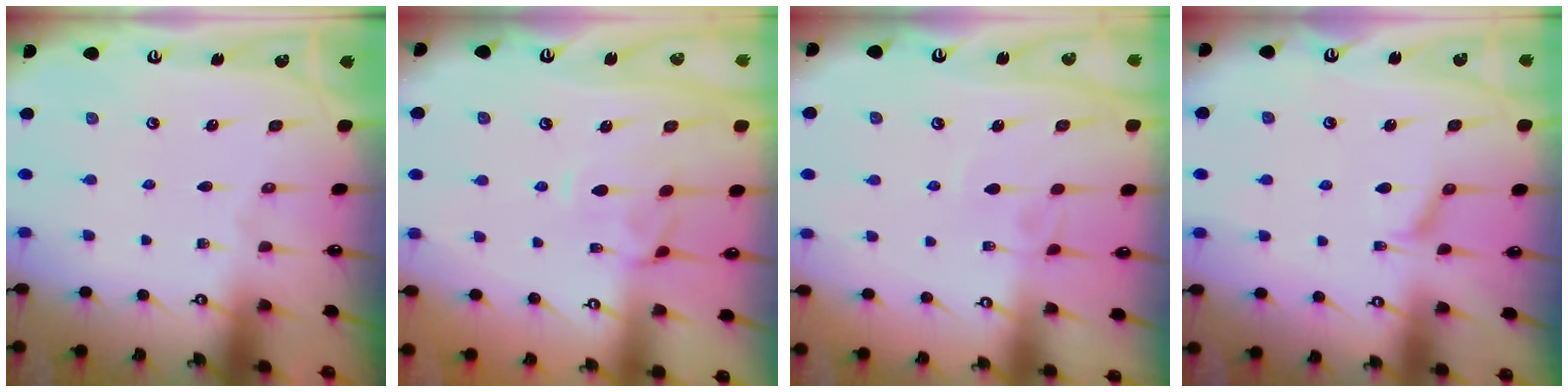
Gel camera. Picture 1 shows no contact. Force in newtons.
{"total": 1.6, "press": 1.4, "slide": 0.8}
{"total": 4.6, "press": 4.6, "slide": 0.1}
{"total": 1.9, "press": 1.9, "slide": 0.6}